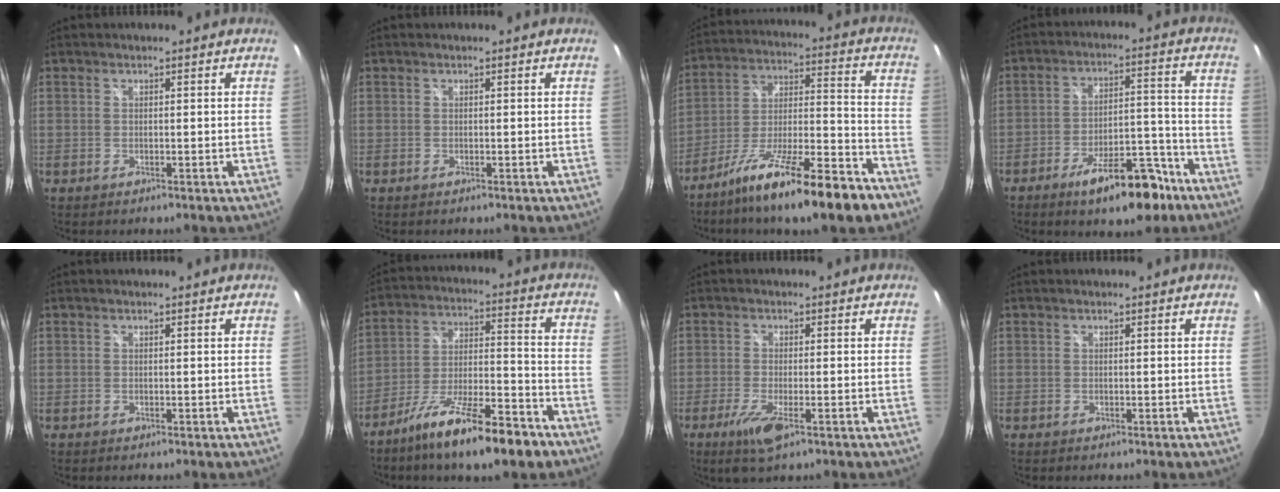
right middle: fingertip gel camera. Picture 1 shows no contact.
{"total": 0.0}
{"total": 20.2, "force": [-14.2, 3.3, 14.0], "torque": [-0.235, -0.025, -0.228]}
{"total": 13.4, "force": [-9.1, 4.8, 8.6], "torque": [-0.142, 0.015, -0.130]}
{"total": 0.0}
{"total": 16.4, "force": [-11.4, 3.3, 11.3], "torque": [-0.202, -0.019, -0.189]}
{"total": 5.6, "force": [-2.9, 0.8, 4.7], "torque": [-0.104, -0.018, -0.054]}
{"total": 0.0}